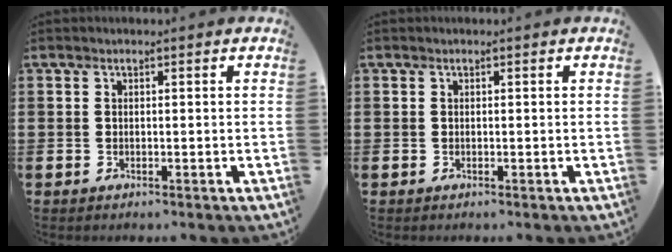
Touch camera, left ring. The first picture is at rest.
{"total": 0.0}